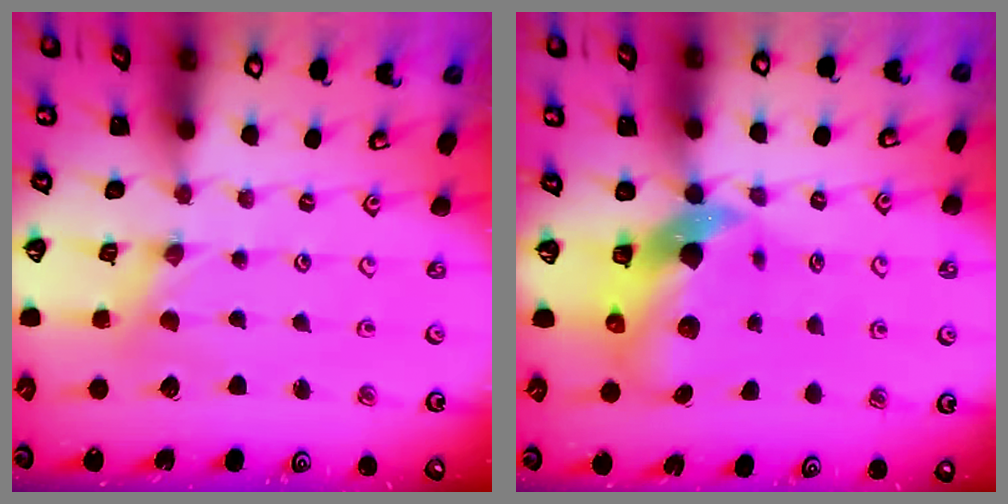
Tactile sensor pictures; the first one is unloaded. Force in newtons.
{"total": 9.1, "press": 9.0, "slide": 1.3}